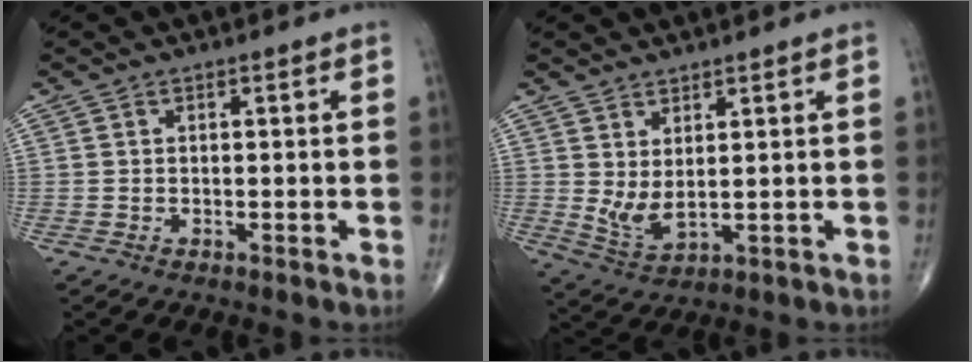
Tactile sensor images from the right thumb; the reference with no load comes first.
{"total": 5.2, "force": [1.4, 2.1, 4.6], "torque": [-0.094, -0.021, 0.037]}